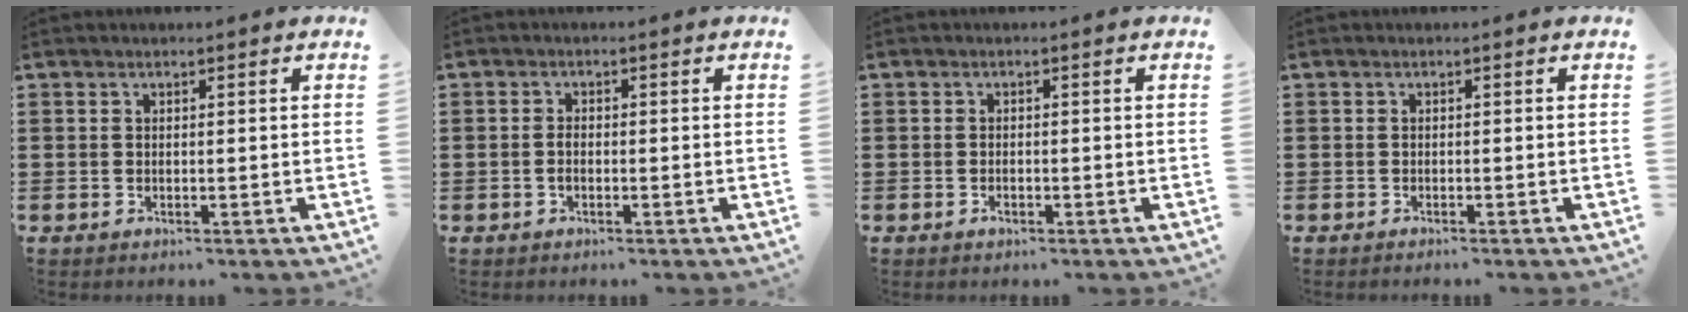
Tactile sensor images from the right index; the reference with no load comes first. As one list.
[{"total": 1.3, "force": [-0.5, 0.6, 1.0], "torque": [-0.022, -0.003, -0.008]}, {"total": 0.9, "force": [-0.5, 0.3, 0.6], "torque": [-0.015, -0.008, -0.007]}, {"total": 0.7, "force": [-0.7, -0.2, 0.1], "torque": [-0.003, -0.005, -0.014]}]